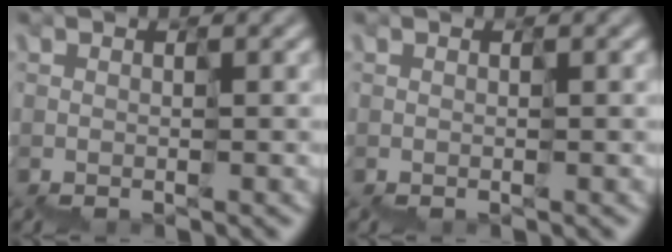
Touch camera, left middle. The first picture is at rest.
{"total": 0.0}